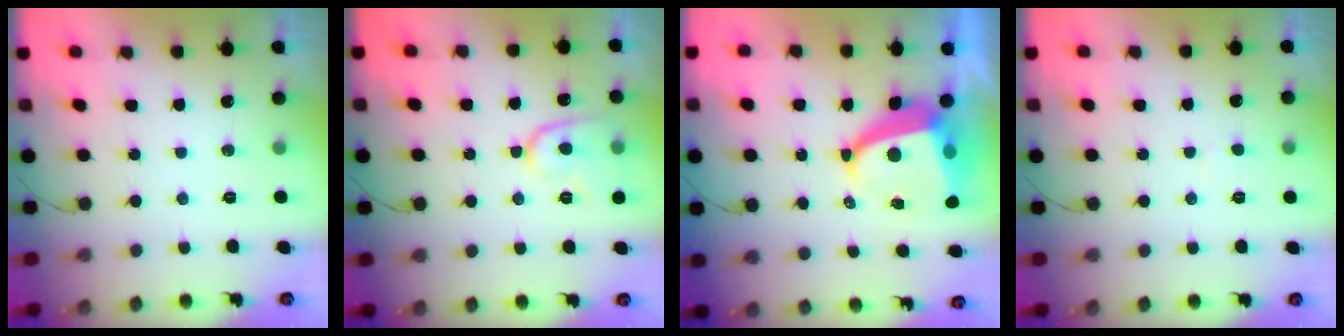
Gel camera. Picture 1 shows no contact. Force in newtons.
{"total": 9.9, "press": 9.9, "slide": 0.9}
{"total": 9.1, "press": 9.0, "slide": 1.1}
{"total": 2.3, "press": 2.3, "slide": 0.2}